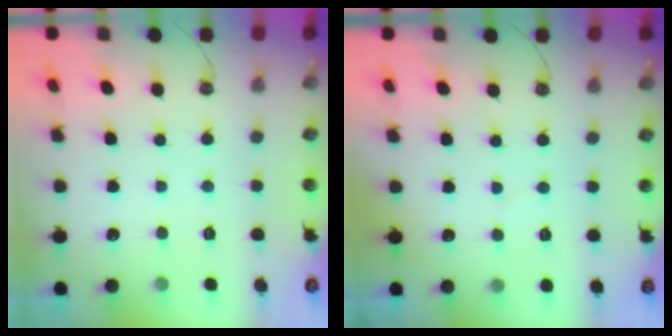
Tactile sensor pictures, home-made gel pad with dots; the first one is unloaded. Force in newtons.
{"total": 1.6, "press": 1.5, "slide": 0.1}